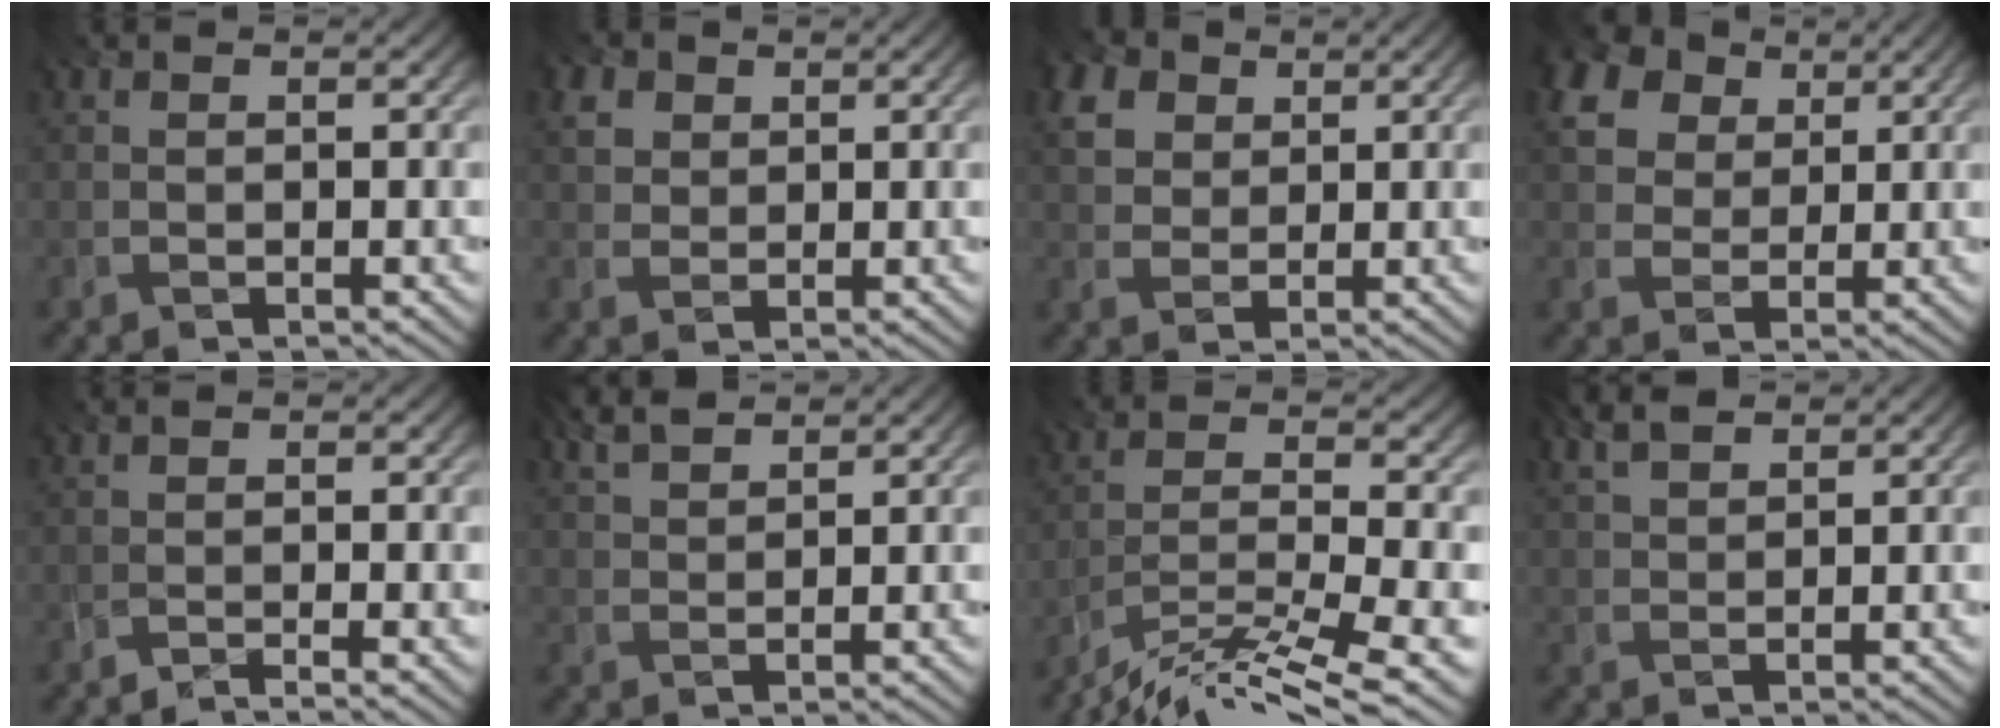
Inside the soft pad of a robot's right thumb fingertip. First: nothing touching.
{"total": 2.6, "force": [1.1, 2.1, 1.2], "torque": [-0.036, 0.001, 0.021]}
{"total": 4.7, "force": [2.1, 3.4, 2.5], "torque": [-0.074, 0.008, 0.036]}
{"total": 8.9, "force": [4.3, 6.1, 4.8], "torque": [-0.137, 0.029, 0.060]}
{"total": 1.6, "force": [-1.2, -0.7, 0.8], "torque": [-0.005, 0.002, -0.034]}
{"total": 4.1, "force": [3.4, 0.6, 2.1], "torque": [-0.047, 0.007, 0.061]}
{"total": 11.1, "force": [-9.9, 0.0, 5.0], "torque": [-0.069, 0.002, -0.174]}
{"total": 4.1, "force": [3.3, 0.9, 2.3], "torque": [-0.053, 0.008, 0.058]}